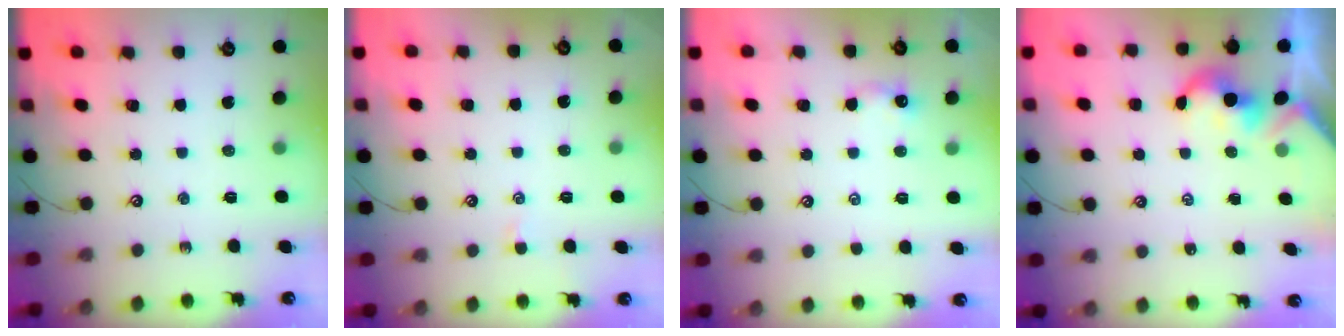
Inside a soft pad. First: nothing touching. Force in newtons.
{"total": 0.6, "press": 0.5, "slide": 0.4}
{"total": 2.3, "press": 2.2, "slide": 0.3}
{"total": 2.1, "press": 2.1, "slide": 0.2}